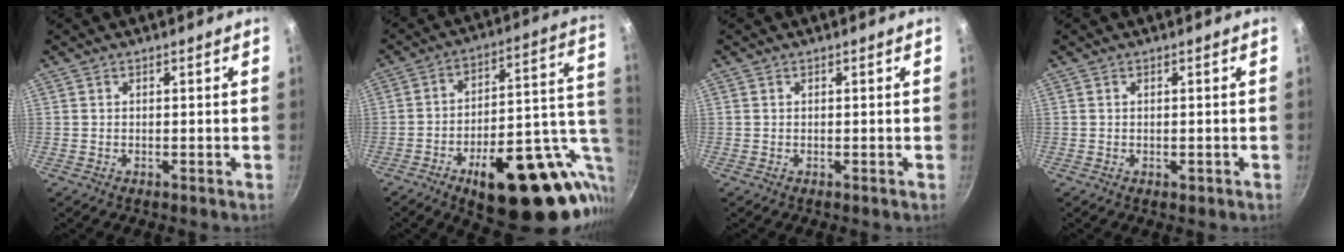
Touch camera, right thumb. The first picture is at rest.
{"total": 27.9, "force": [-9.0, 12.4, 23.3], "torque": [-0.273, 0.034, -0.114]}
{"total": 0.0}
{"total": 0.7, "force": [-0.2, 0.3, 0.6], "torque": [-0.007, 0.001, -0.003]}